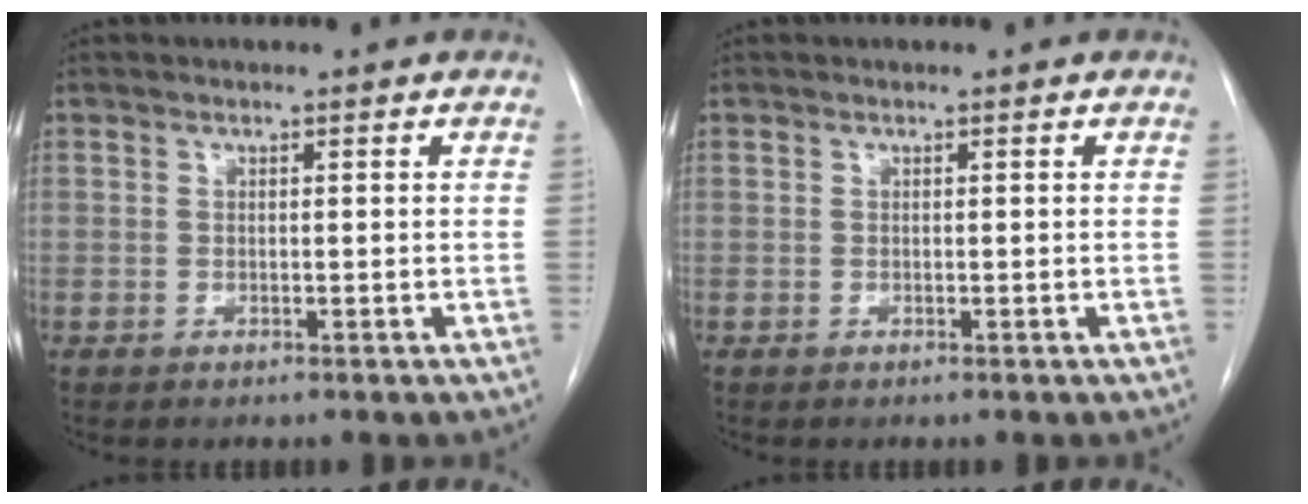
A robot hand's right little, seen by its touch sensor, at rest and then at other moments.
{"total": 0.0}